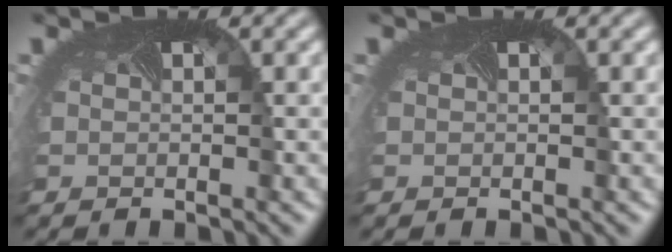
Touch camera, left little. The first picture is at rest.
{"total": 0.0}